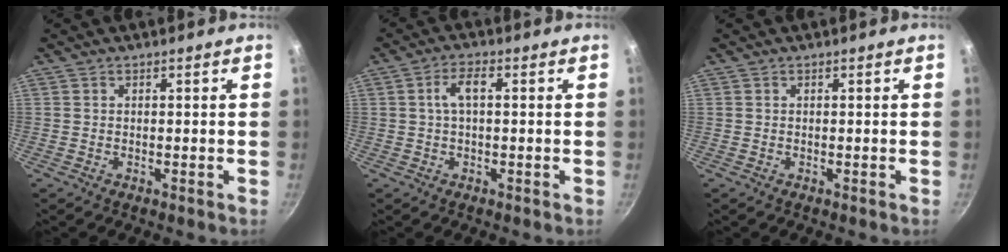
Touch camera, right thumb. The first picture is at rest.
{"total": 3.9, "force": [0.5, 1.7, 3.5], "torque": [-0.073, 0.013, 0.006]}
{"total": 0.0}